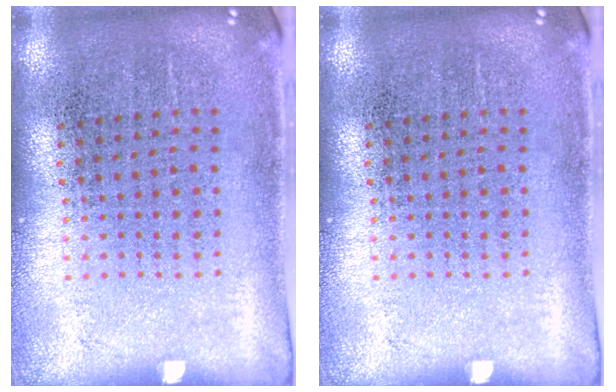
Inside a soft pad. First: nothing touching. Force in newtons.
{"total": 0.0}